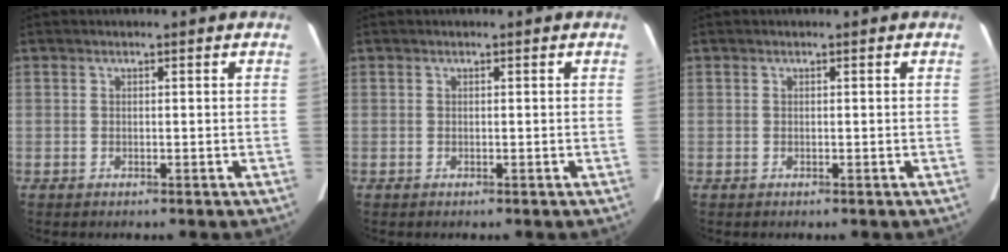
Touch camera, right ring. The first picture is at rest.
{"total": 0.0}
{"total": 0.0}